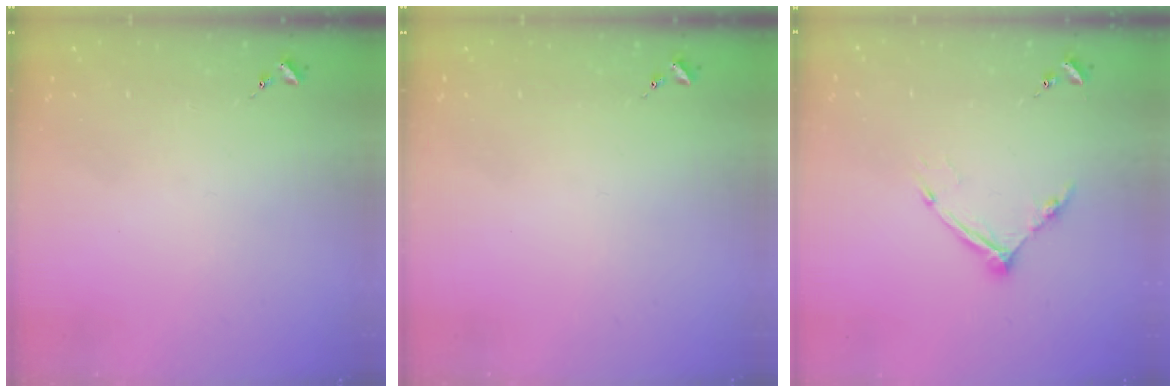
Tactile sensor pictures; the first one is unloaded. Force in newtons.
{"total": 0.0}
{"total": 10.0, "press": 9.9, "slide": 0.7}